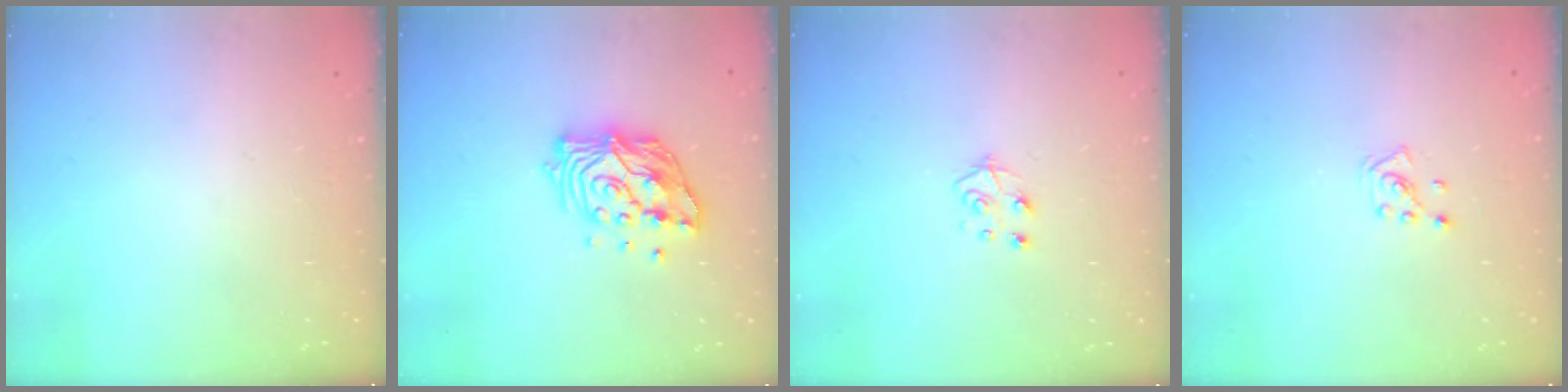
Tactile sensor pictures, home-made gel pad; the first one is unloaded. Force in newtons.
{"total": 15.1, "press": 15.0, "slide": 1.4}
{"total": 4.8, "press": 4.8, "slide": 0.4}
{"total": 2.6, "press": 2.6, "slide": 0.5}